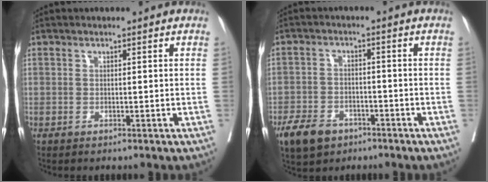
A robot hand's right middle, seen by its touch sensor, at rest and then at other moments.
{"total": 6.7, "force": [-4.3, 4.1, 3.1], "torque": [-0.062, -0.001, -0.071]}